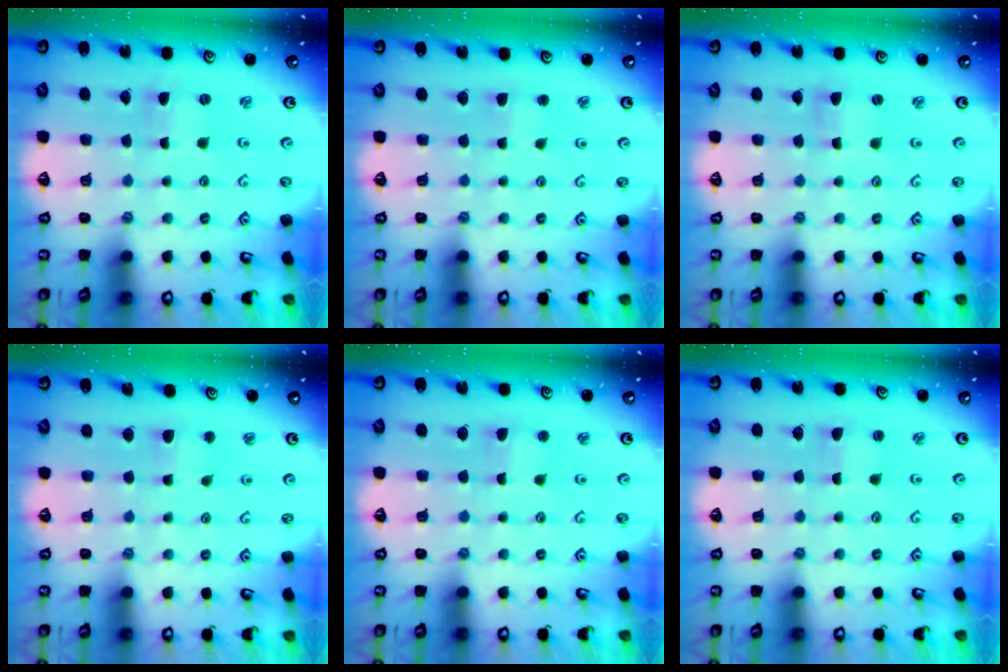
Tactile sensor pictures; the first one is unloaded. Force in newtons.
{"total": 1.6, "press": 1.6, "slide": 0.2}
{"total": 0.6, "press": 0.6, "slide": 0.1}
{"total": 2.8, "press": 2.7, "slide": 0.5}
{"total": 2.3, "press": 2.3, "slide": 0.3}
{"total": 0.7, "press": 0.7, "slide": 0.0}